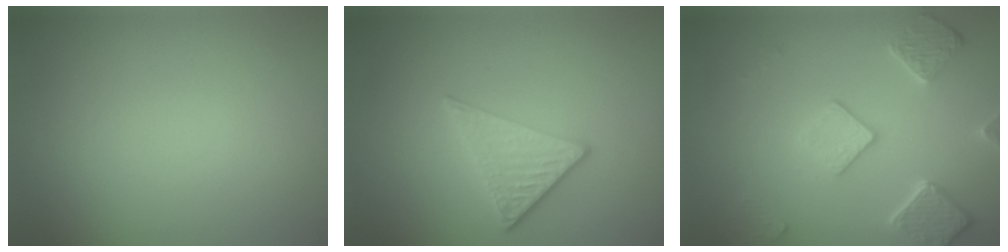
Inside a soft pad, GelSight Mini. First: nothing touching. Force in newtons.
{"total": 2.8, "press": 2.5, "slide": 1.3}
{"total": 4.9, "press": 4.0, "slide": 2.9}